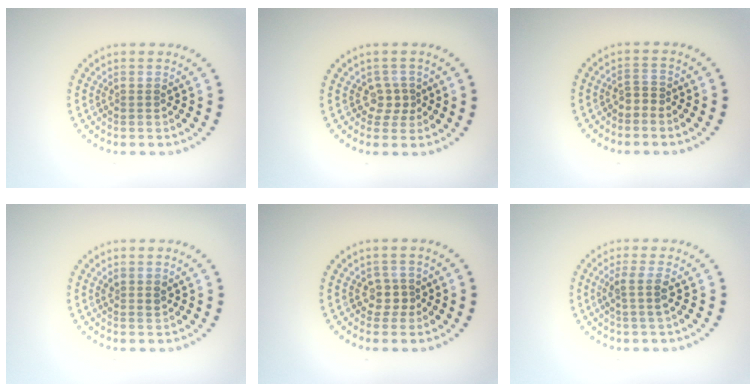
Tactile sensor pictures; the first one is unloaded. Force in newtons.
{"total": 1.7, "press": 1.2, "slide": 1.2}
{"total": 1.1, "press": 0.8, "slide": 0.8}
{"total": 0.9, "press": 0.8, "slide": 0.4}
{"total": 1.6, "press": 1.2, "slide": 1.0}
{"total": 1.9, "press": 1.5, "slide": 1.1}